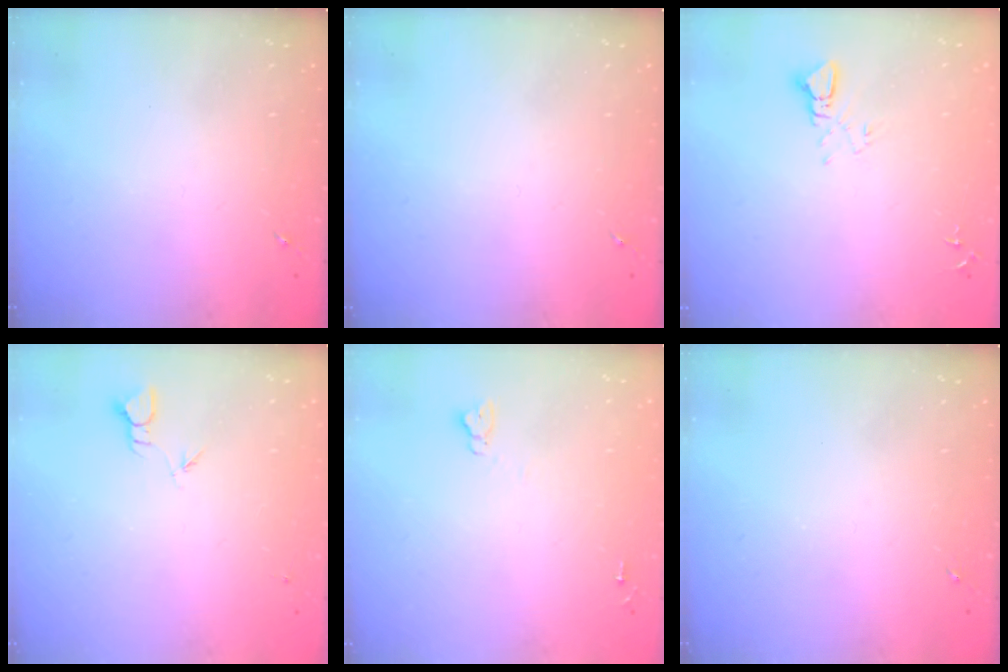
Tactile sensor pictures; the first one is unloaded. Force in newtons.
{"total": 0.0}
{"total": 3.4, "press": 3.4, "slide": 0.2}
{"total": 2.3, "press": 2.3, "slide": 0.1}
{"total": 3.8, "press": 3.8, "slide": 0.3}
{"total": 0.0}